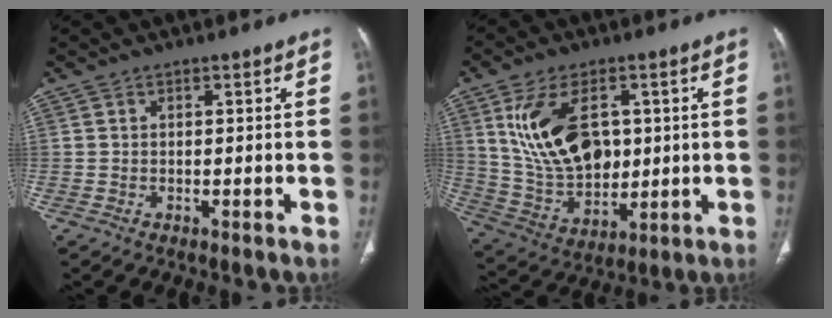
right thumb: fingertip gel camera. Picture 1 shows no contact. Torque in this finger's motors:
{"motor_torque": [-0.98, 1.55, 0.89, 0.95, 0.18]}